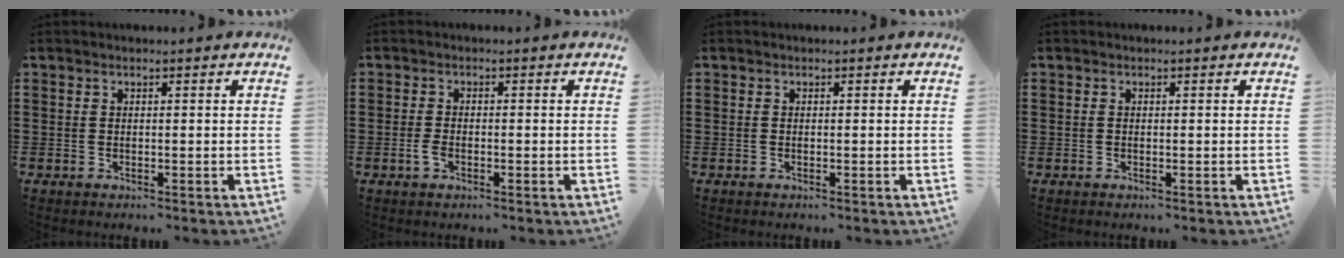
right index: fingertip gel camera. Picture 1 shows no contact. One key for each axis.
{"total": 1.7, "fx": -0.7, "fy": 0.8, "fz": 1.3, "tx": -0.034, "ty": 0.000, "tz": -0.016}
{"total": 0.0}
{"total": 0.0}